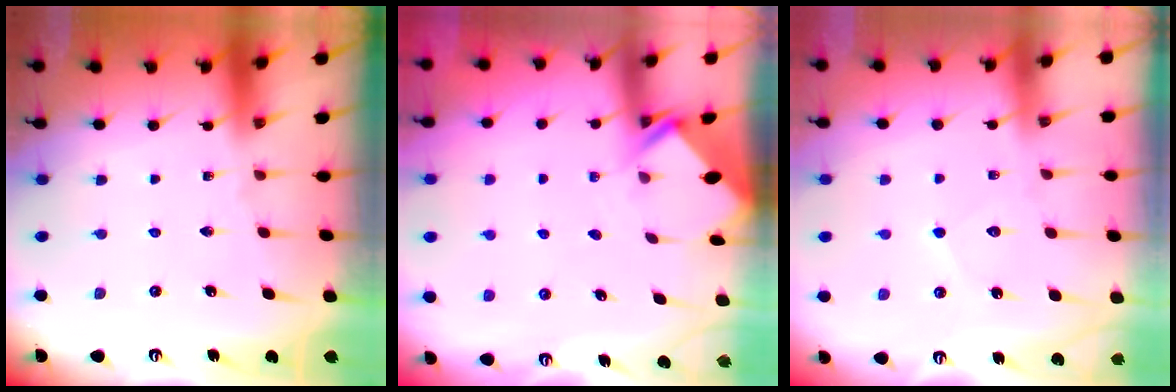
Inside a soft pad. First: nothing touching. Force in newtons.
{"total": 2.9, "press": 2.9, "slide": 0.2}
{"total": 5.1, "press": 5.0, "slide": 0.6}